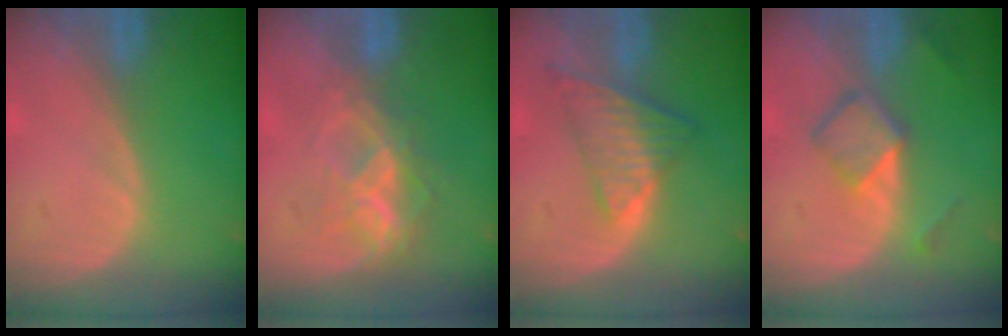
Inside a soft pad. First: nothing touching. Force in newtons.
{"total": 7.1, "press": 6.2, "slide": 3.6}
{"total": 7.5, "press": 6.2, "slide": 4.3}
{"total": 5.1, "press": 4.8, "slide": 1.9}